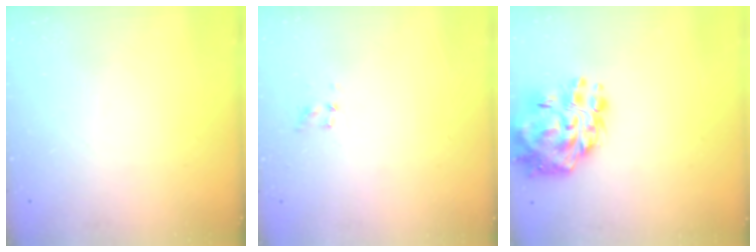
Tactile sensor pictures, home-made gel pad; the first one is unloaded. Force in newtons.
{"total": 1.0, "press": 0.9, "slide": 0.4}
{"total": 14.5, "press": 13.8, "slide": 4.5}